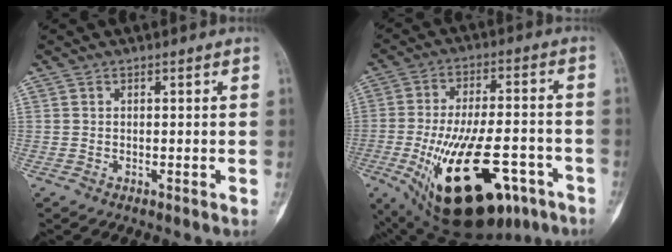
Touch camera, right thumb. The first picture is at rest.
{"total": 25.5, "force": [-10.6, 11.6, 20.1], "torque": [-0.324, 0.022, -0.147]}